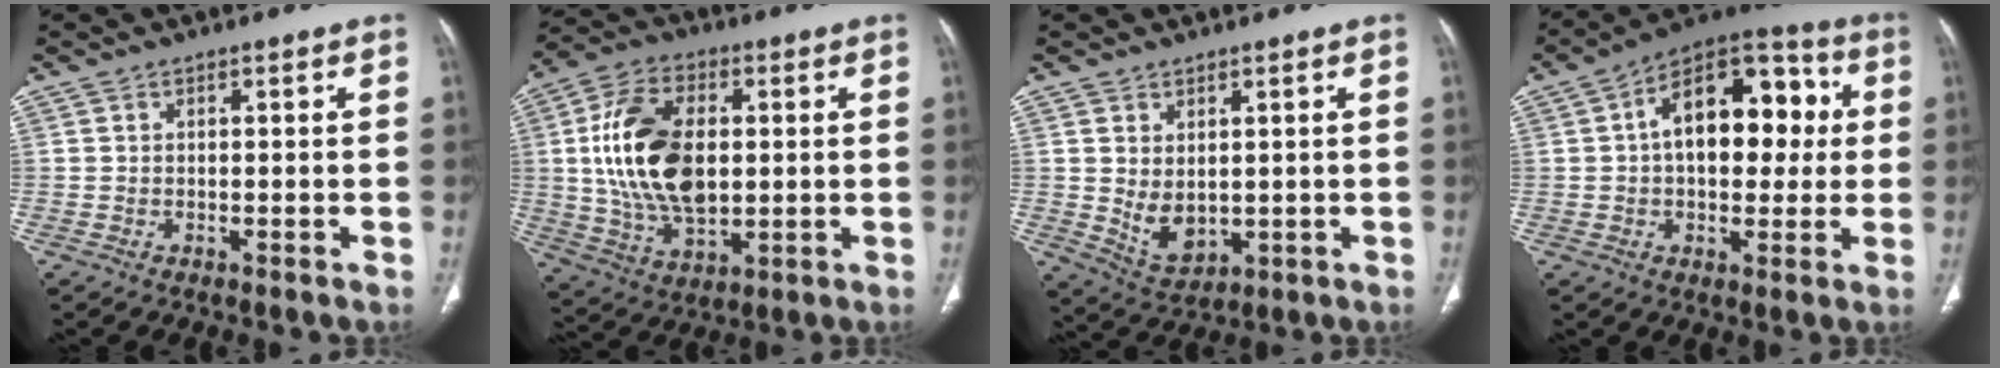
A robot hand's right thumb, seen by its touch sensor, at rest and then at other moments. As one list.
[{"total": 18.6, "force": [1.9, 11.0, 14.8], "torque": [-0.268, -0.002, 0.041]}, {"total": 6.1, "force": [0.6, 4.1, 4.5], "torque": [-0.067, -0.014, 0.033]}, {"total": 18.7, "force": [2.8, 10.9, 14.9], "torque": [-0.187, 0.034, 0.034]}]